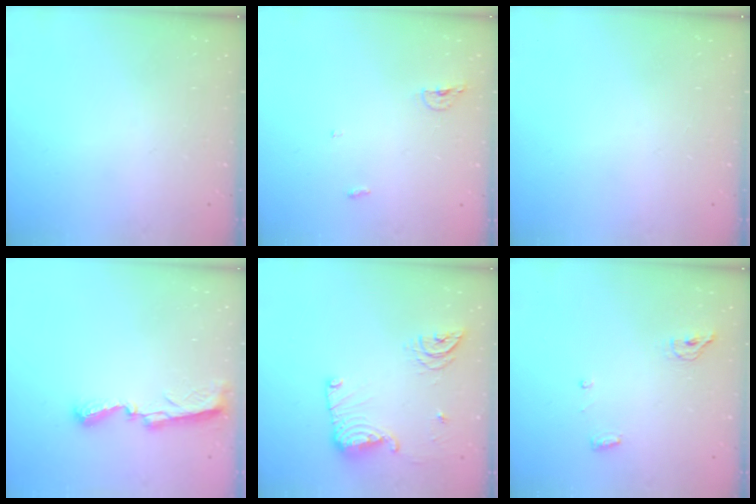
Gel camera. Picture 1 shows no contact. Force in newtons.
{"total": 3.9, "press": 3.8, "slide": 0.8}
{"total": 0.0}
{"total": 8.0, "press": 8.0, "slide": 0.4}
{"total": 14.3, "press": 14.2, "slide": 1.4}
{"total": 5.4, "press": 5.3, "slide": 1.1}